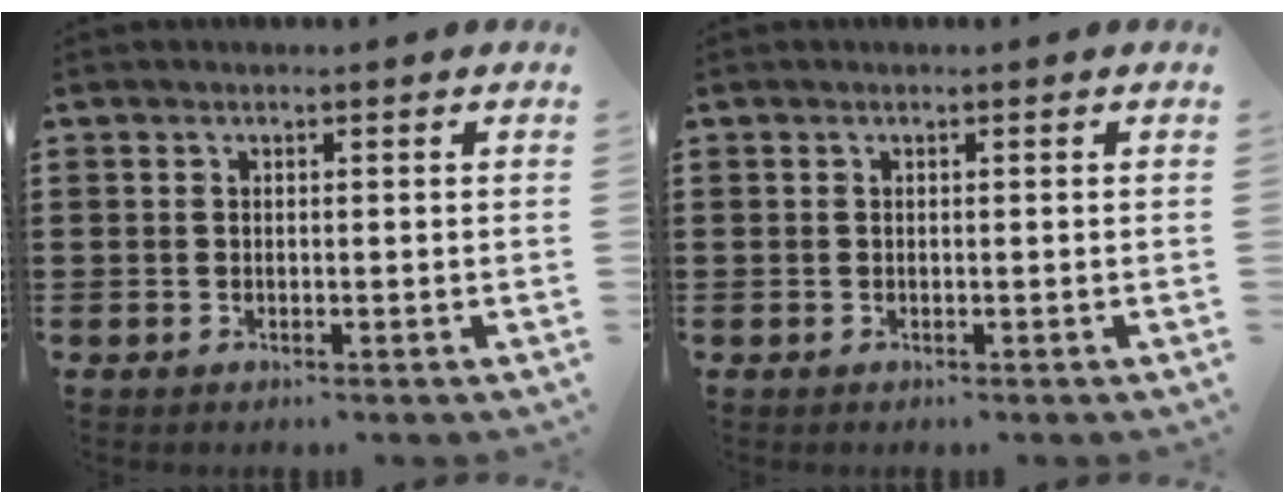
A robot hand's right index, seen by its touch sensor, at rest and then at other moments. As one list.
[{"total": 0.0}]